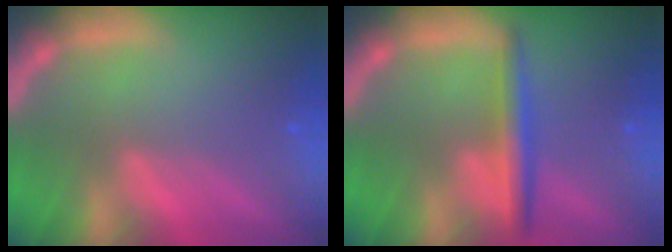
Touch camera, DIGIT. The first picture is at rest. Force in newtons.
{"total": 3.5}